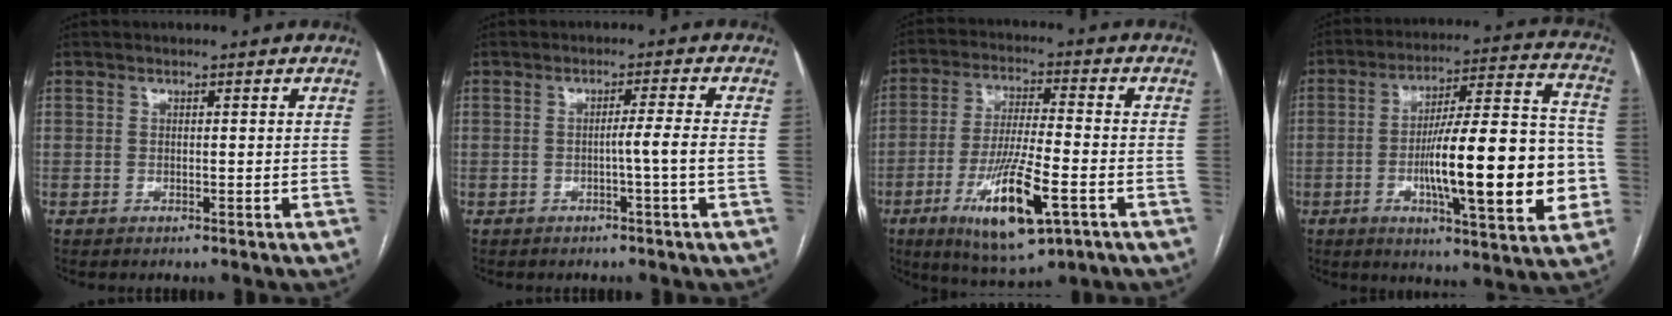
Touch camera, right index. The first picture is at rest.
{"total": 3.1, "force": [-0.9, -1.1, 2.8], "torque": [-0.041, 0.002, -0.015]}
{"total": 14.3, "force": [-5.8, 2.6, 12.8], "torque": [-0.244, -0.024, -0.092]}
{"total": 22.2, "force": [-4.1, 3.9, 21.5], "torque": [-0.297, 0.019, -0.055]}